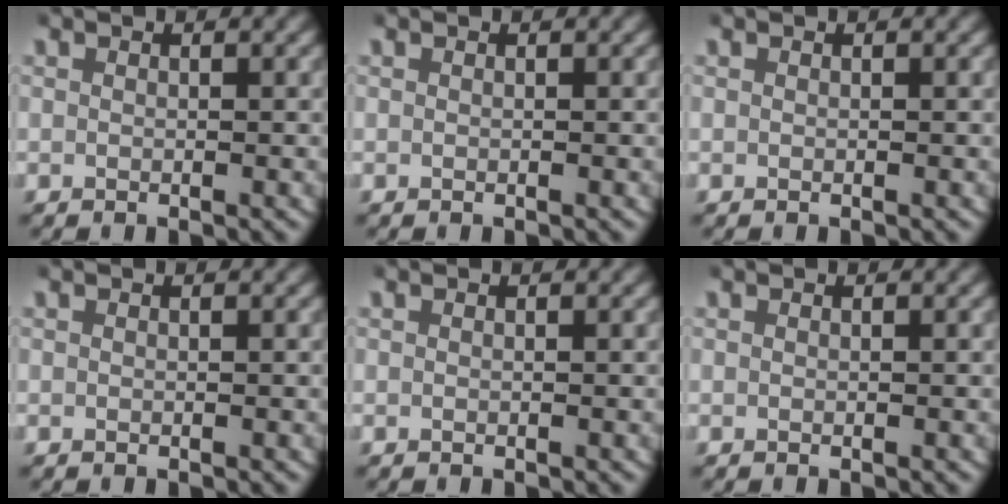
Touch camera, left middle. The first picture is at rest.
{"total": 0.0}
{"total": 0.0}
{"total": 0.0}
{"total": 0.0}
{"total": 0.0}